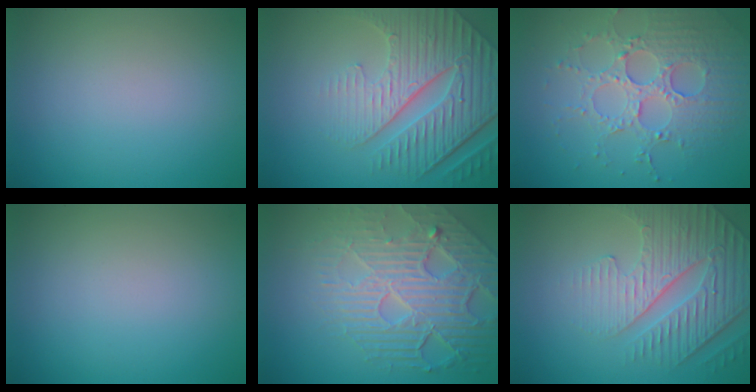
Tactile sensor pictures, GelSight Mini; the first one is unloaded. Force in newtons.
{"total": 8.0, "press": 5.8, "slide": 5.5}
{"total": 4.8, "press": 4.4, "slide": 2.0}
{"total": 0.0}
{"total": 8.2, "press": 5.7, "slide": 5.9}
{"total": 4.6, "press": 4.3, "slide": 1.6}